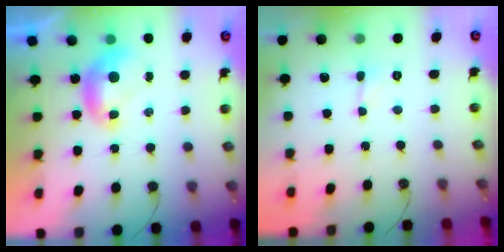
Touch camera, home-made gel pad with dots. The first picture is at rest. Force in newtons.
{"total": 0.8, "press": 0.8, "slide": 0.3}